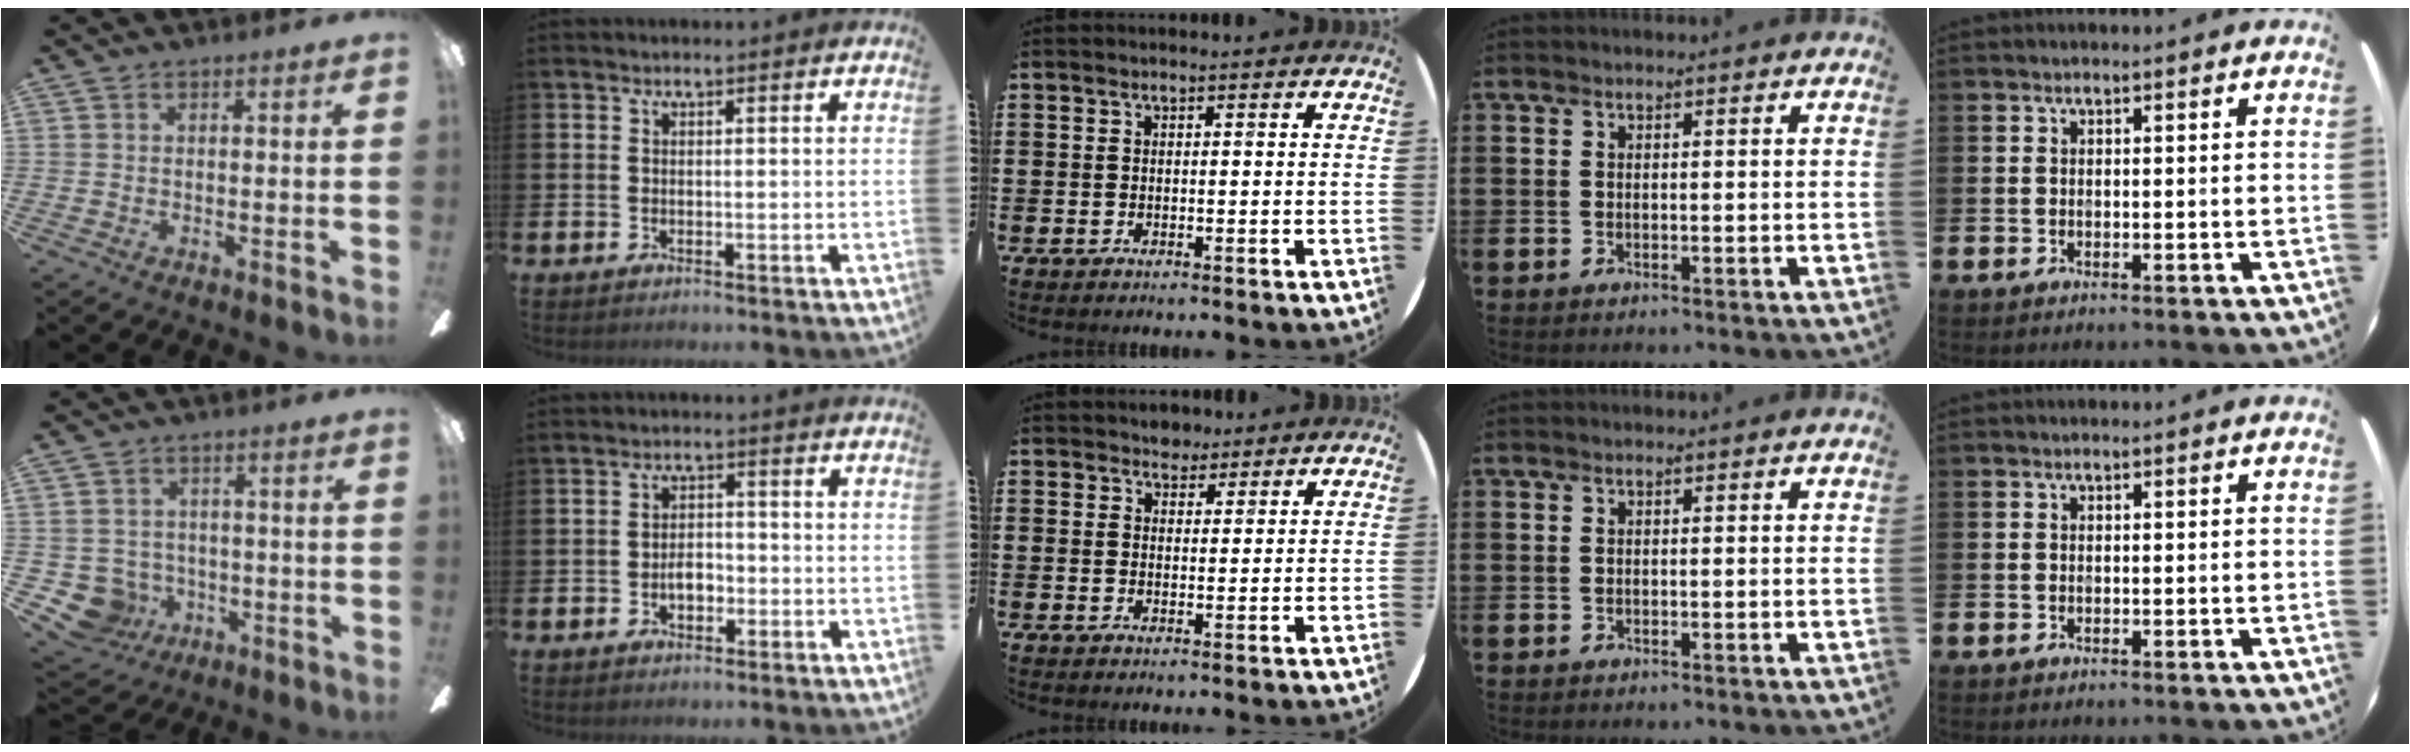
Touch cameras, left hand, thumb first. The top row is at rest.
{"thumb": {"total": 7.8, "force": [-2.2, 7.3, 1.9], "torque": [-0.083, 0.013, -0.036]}, "index": {"total": 3.0, "force": [-1.0, 1.9, 2.1], "torque": [-0.031, 0.001, -0.022]}, "middle": {"total": 2.3, "force": [2.2, 0.9, 0.0], "torque": [-0.005, 0.001, 0.042]}}